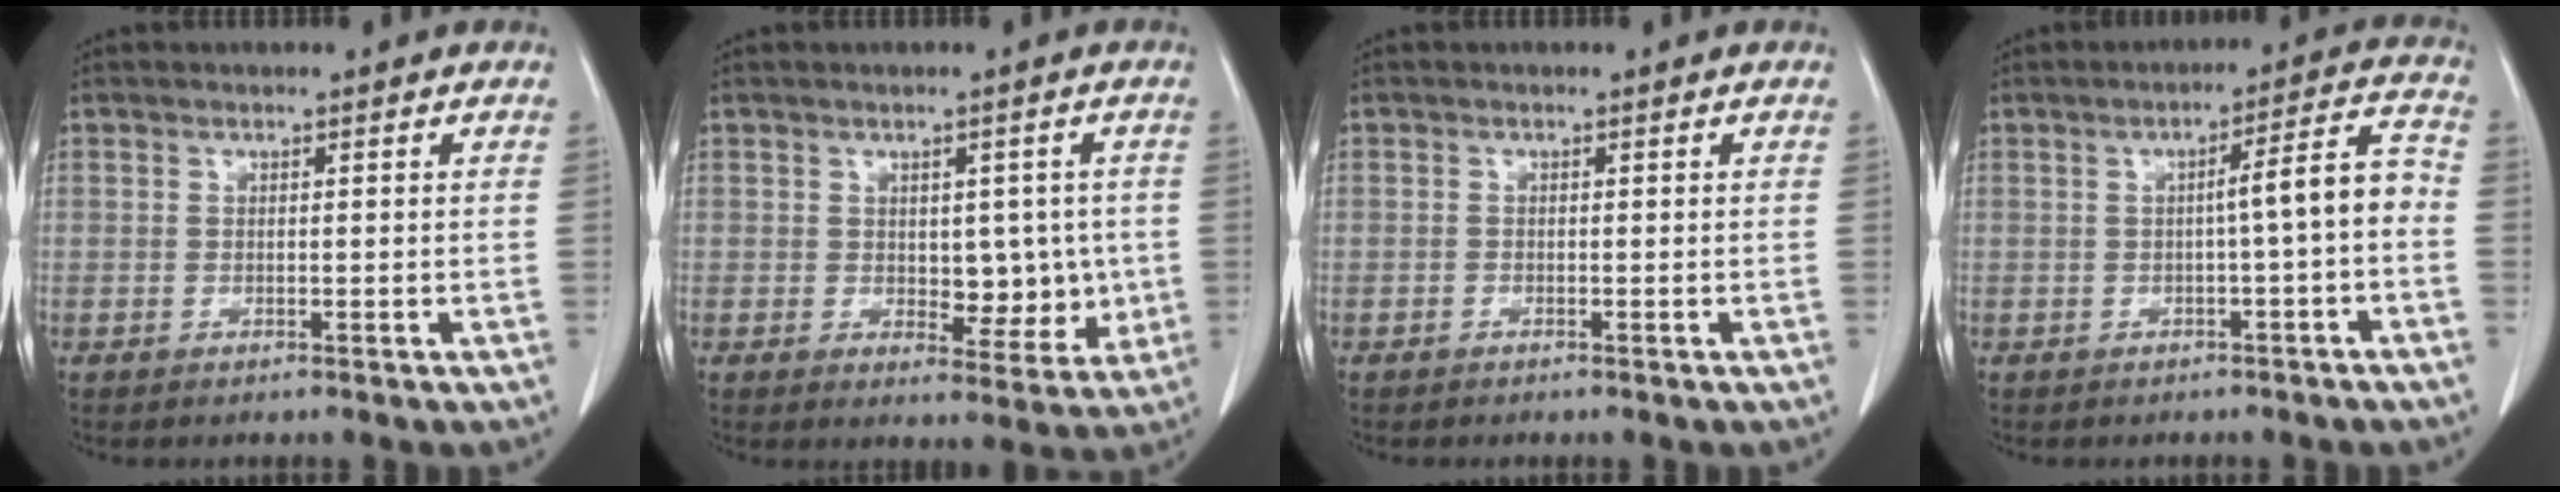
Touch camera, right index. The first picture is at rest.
{"total": 6.5, "force": [-0.1, 3.7, 5.3], "torque": [-0.053, 0.000, 0.011]}
{"total": 0.0}
{"total": 5.9, "force": [-1.1, 0.1, 5.8], "torque": [-0.079, 0.021, -0.016]}